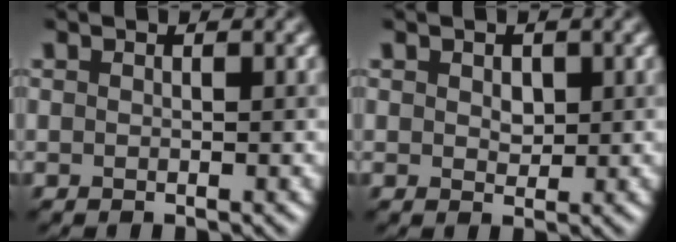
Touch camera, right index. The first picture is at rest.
{"total": 1.3, "force": [0.4, 1.0, 0.8], "torque": [-0.014, -0.003, 0.009]}